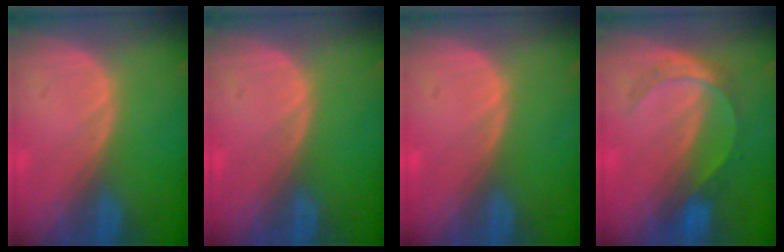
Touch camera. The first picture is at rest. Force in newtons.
{"total": 0.0}
{"total": 0.5, "press": 0.1, "slide": 0.5}
{"total": 5.0, "press": 4.8, "slide": 1.2}